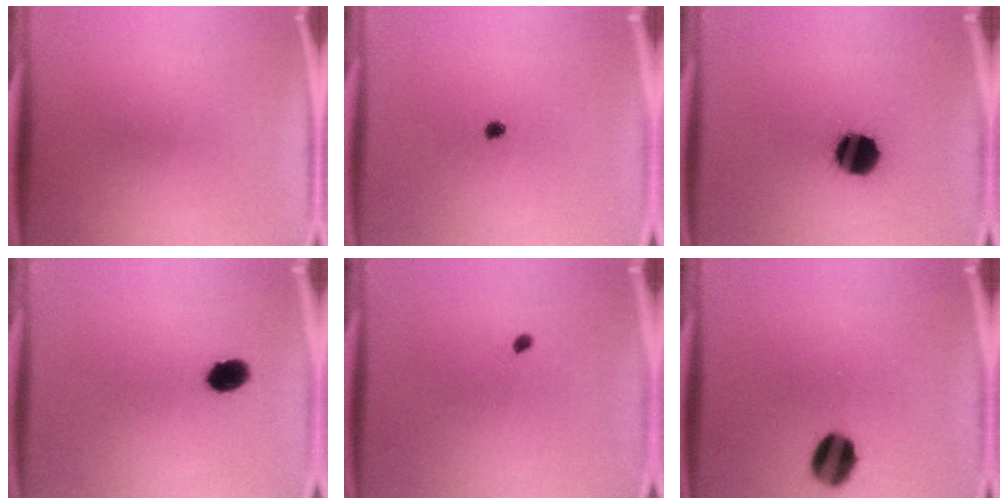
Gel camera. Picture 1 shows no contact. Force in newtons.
{"total": 1.2}
{"total": 13.4}
{"total": 5.0}
{"total": 0.8}
{"total": 9.9}